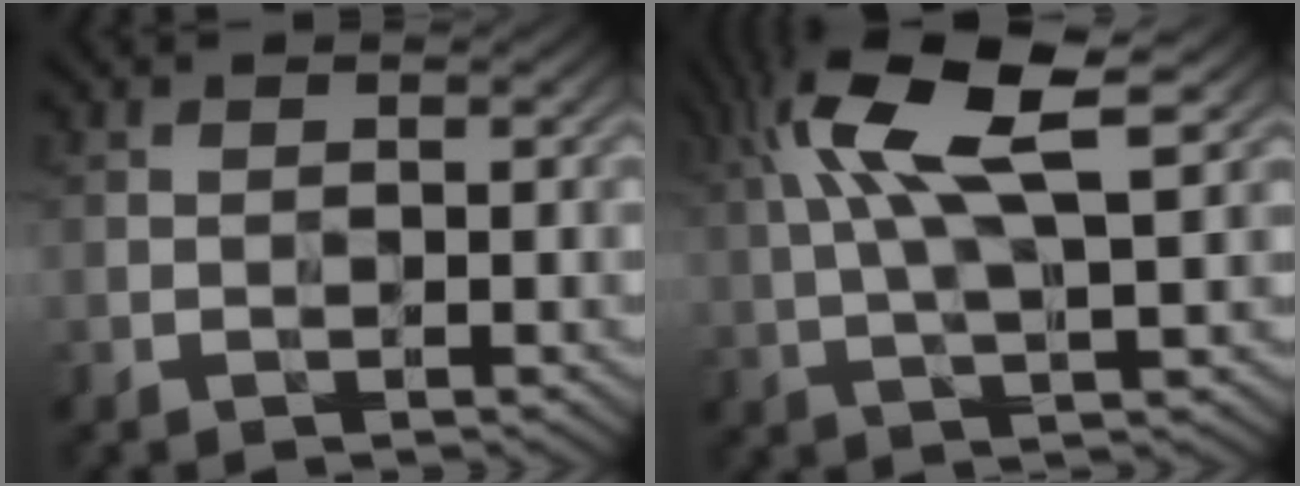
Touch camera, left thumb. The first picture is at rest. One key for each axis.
{"total": 10.2, "fx": 4.5, "fy": 2.7, "fz": 8.7, "tx": -0.179, "ty": 0.017, "tz": 0.085}